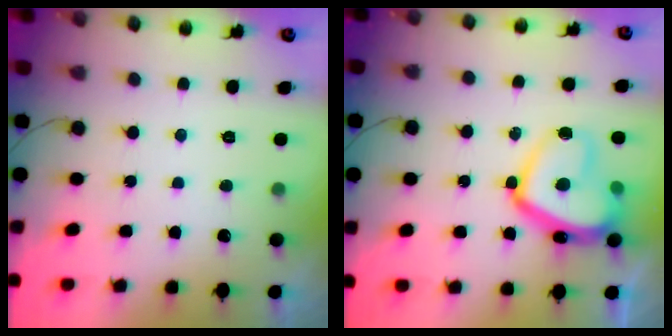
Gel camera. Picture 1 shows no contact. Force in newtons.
{"total": 17.5, "press": 17.4, "slide": 1.6}